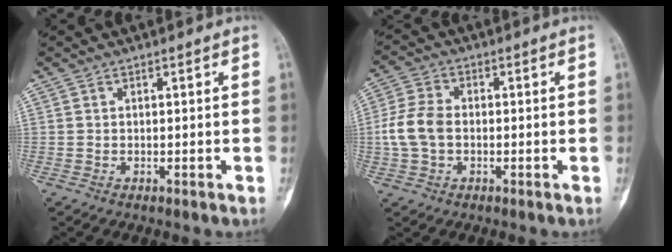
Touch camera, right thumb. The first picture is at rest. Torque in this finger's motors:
{"motor_torque": [0.44, 0.52, 0.55, -0.52, 0.07]}